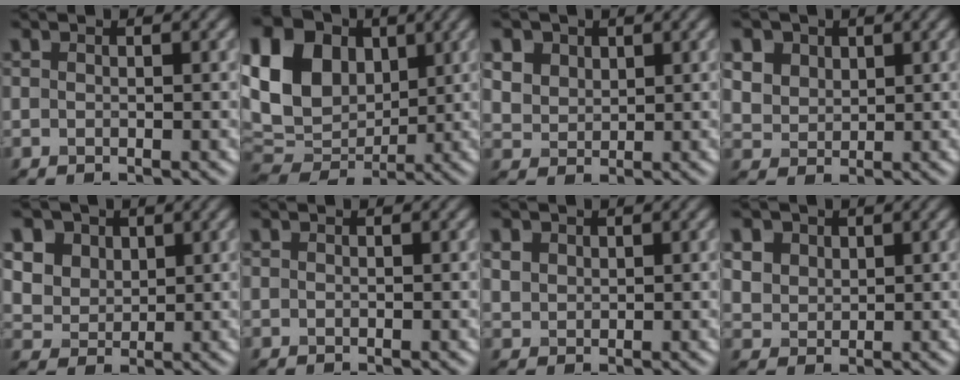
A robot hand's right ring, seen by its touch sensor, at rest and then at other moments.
{"total": 14.1, "force": [3.6, 10.8, 8.3], "torque": [-0.189, 0.039, 0.055]}
{"total": 5.8, "force": [3.3, 4.1, 2.5], "torque": [-0.079, 0.010, 0.061]}
{"total": 6.5, "force": [3.6, 4.7, 2.8], "torque": [-0.087, 0.012, 0.063]}
{"total": 10.0, "force": [5.0, 7.5, 4.3], "torque": [-0.112, 0.028, 0.079]}
{"total": 0.0}
{"total": 1.6, "force": [0.9, 1.2, 0.5], "torque": [-0.015, -0.003, 0.020]}
{"total": 5.1, "force": [2.8, 3.6, 2.2], "torque": [-0.073, 0.010, 0.053]}